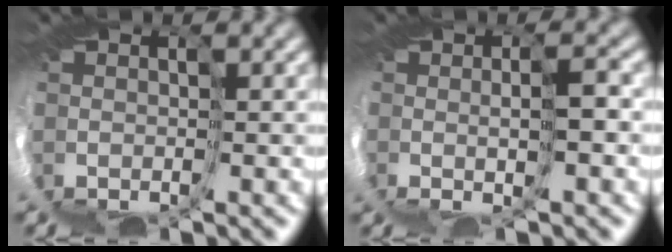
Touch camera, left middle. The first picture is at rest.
{"total": 2.4, "force": [0.5, -1.3, 2.0], "torque": [-0.040, -0.007, 0.008]}